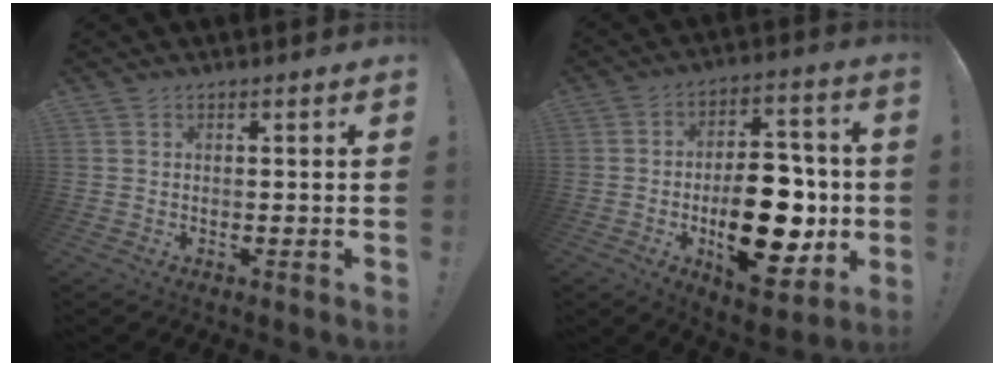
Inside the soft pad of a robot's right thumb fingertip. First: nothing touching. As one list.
[{"total": 22.1, "force": [-4.0, 12.7, 17.7], "torque": [-0.246, 0.014, -0.047]}]